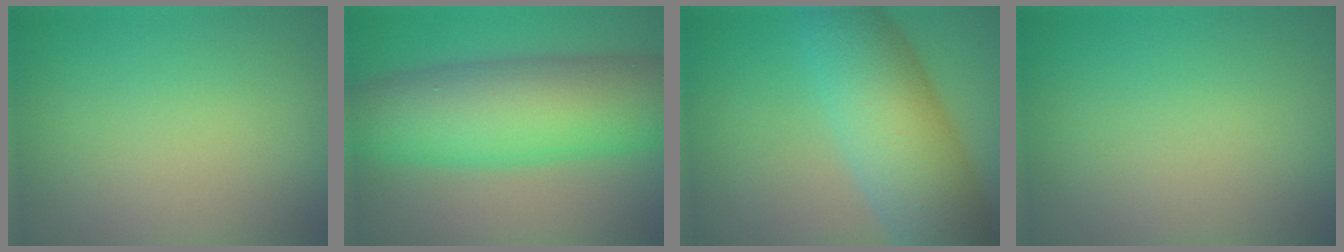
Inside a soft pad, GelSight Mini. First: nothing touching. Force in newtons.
{"total": 10.4, "press": 10.4, "slide": 0.1}
{"total": 9.6, "press": 9.6, "slide": 0.4}
{"total": 0.0}